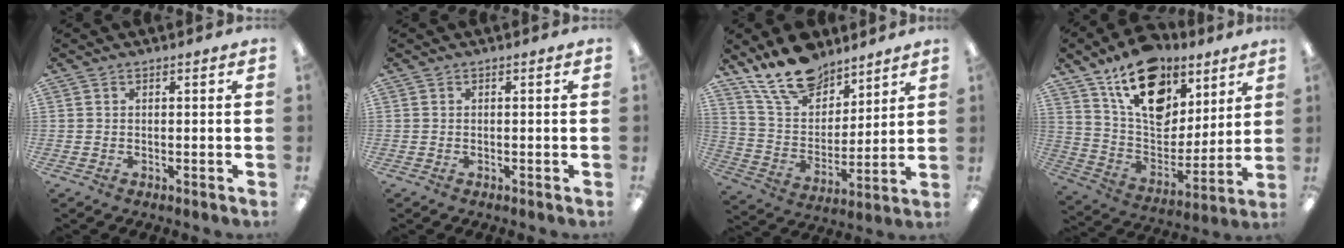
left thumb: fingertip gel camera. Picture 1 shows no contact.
{"total": 0.0}
{"total": 16.4, "force": [12.8, 8.0, 6.3], "torque": [-0.121, -0.075, 0.240]}
{"total": 19.7, "force": [12.1, 11.7, 10.2], "torque": [-0.163, -0.065, 0.217]}